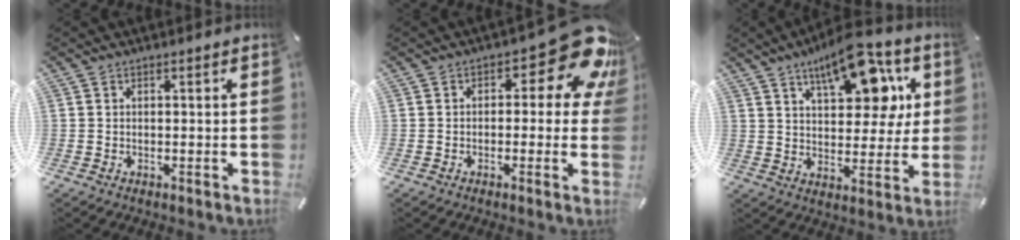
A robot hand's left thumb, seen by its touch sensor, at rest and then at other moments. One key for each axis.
{"total": 14.2, "fx": 6.2, "fy": 6.3, "fz": 11.0, "tx": -0.133, "ty": -0.051, "tz": 0.106}
{"total": 16.2, "fx": 8.8, "fy": 7.9, "fz": 11.0, "tx": -0.151, "ty": -0.040, "tz": 0.146}